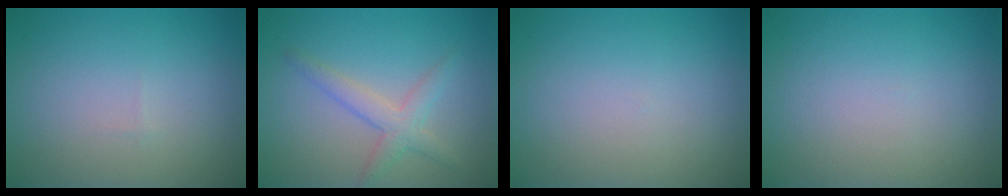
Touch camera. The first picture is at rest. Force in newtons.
{"total": 2.2, "press": 2.2, "slide": 0.2}
{"total": 0.0}
{"total": 0.0}